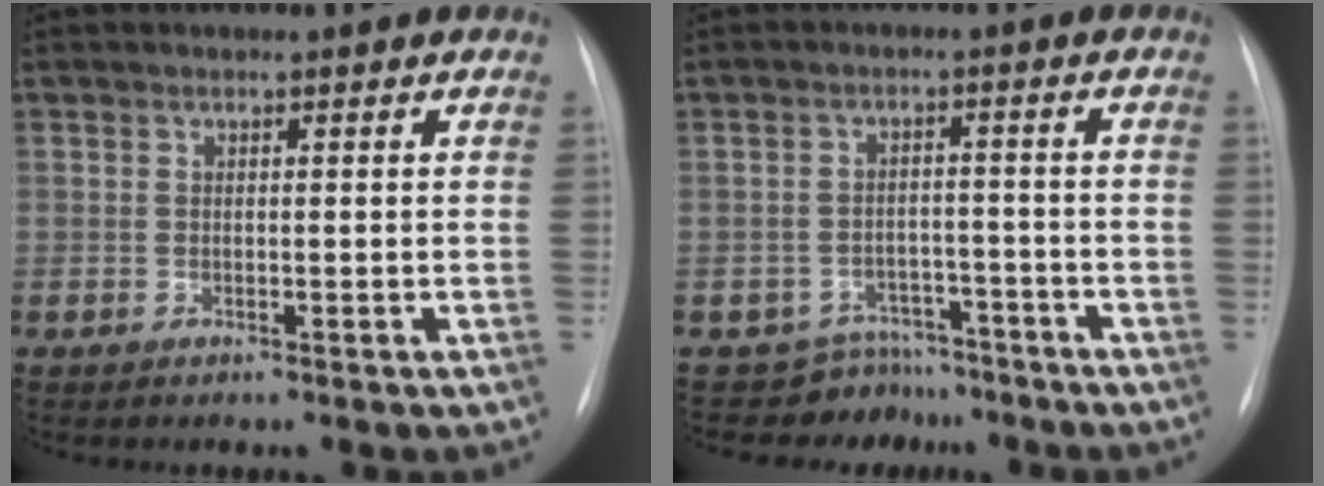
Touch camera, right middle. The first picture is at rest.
{"total": 6.0, "force": [-5.1, 2.9, -1.0], "torque": [0.022, 0.032, -0.077]}